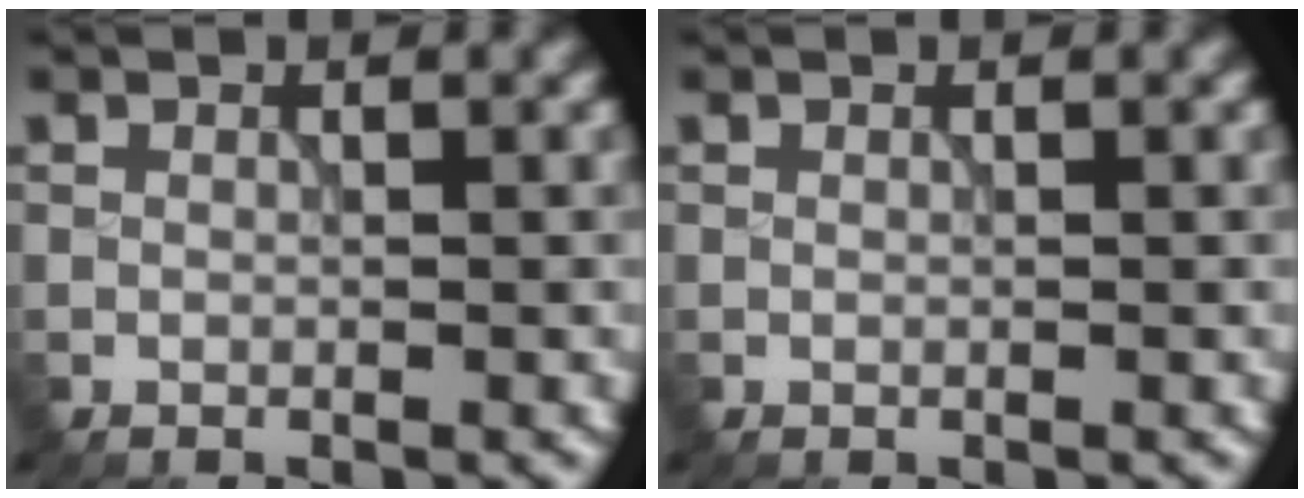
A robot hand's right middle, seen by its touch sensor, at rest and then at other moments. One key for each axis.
{"total": 0.0}